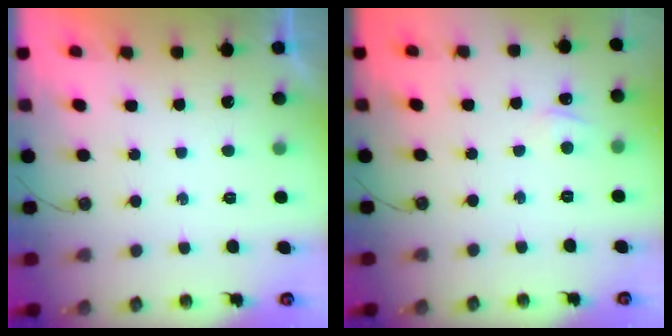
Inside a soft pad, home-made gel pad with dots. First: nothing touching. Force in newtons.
{"total": 3.4, "press": 3.4, "slide": 0.4}